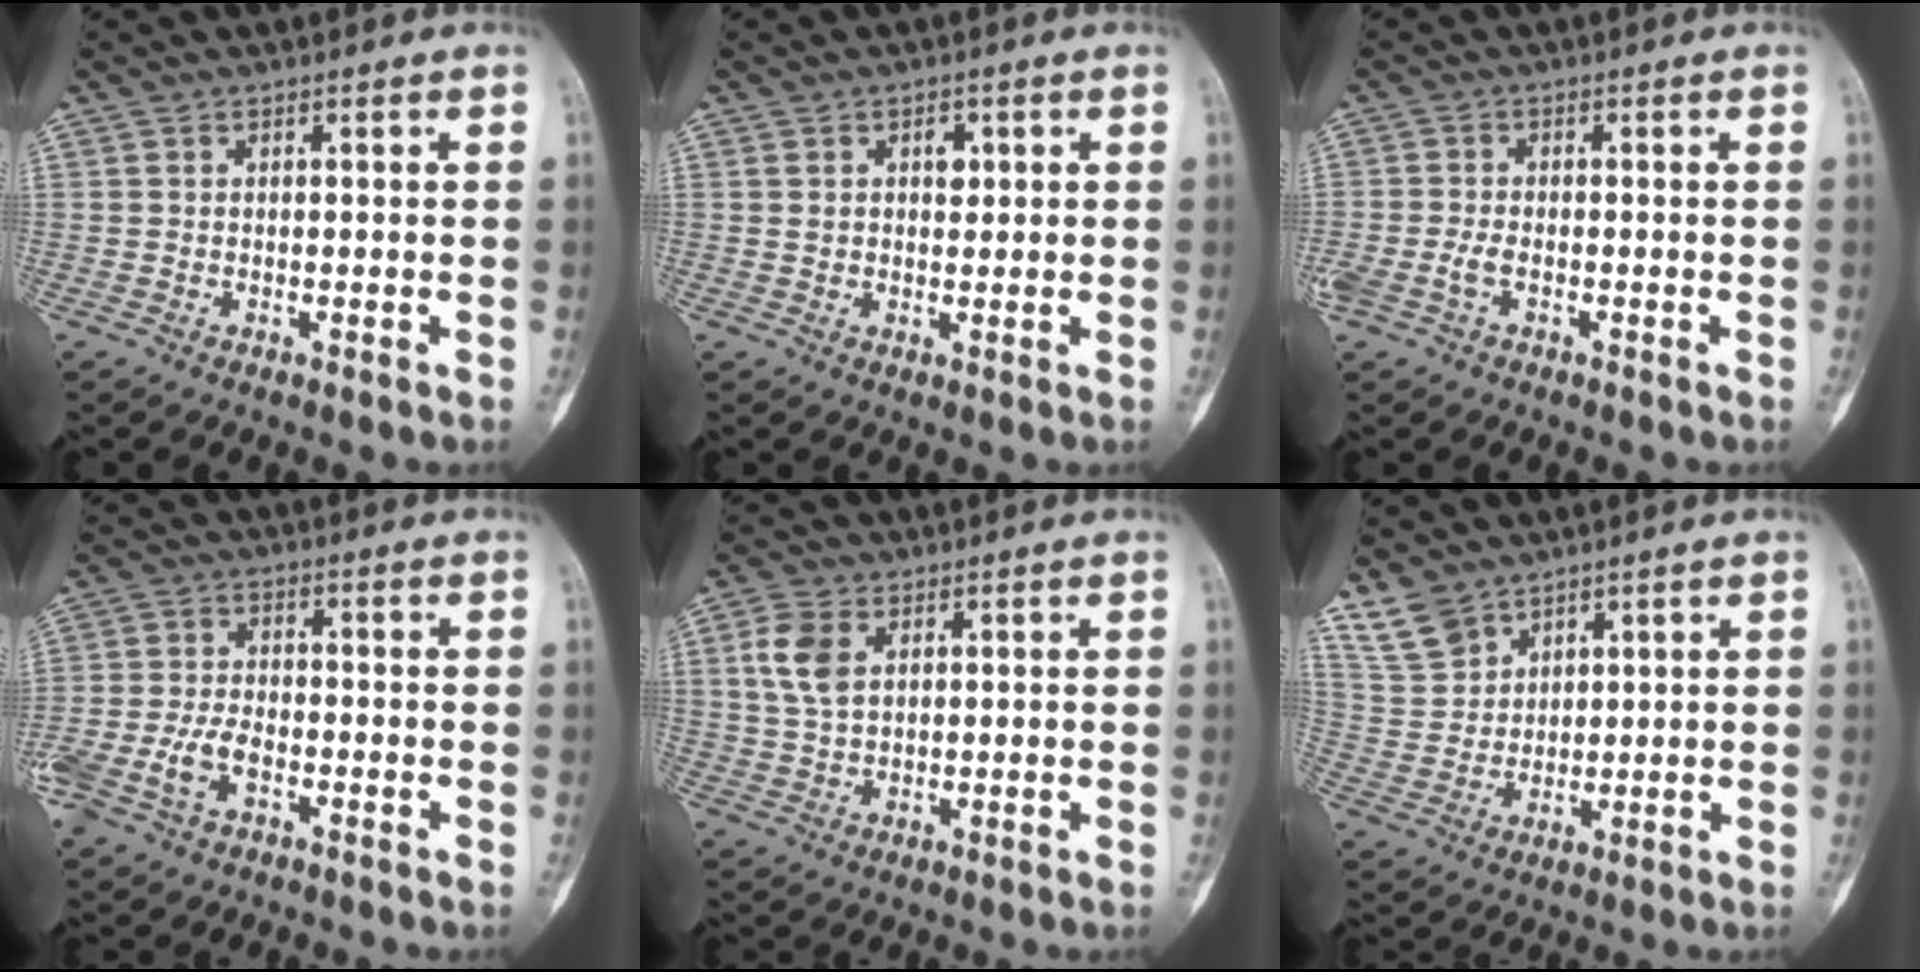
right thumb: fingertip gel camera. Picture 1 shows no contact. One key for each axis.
{"total": 3.0, "fx": 1.0, "fy": 2.1, "fz": 2.0, "tx": -0.016, "ty": -0.002, "tz": 0.015}
{"total": 3.0, "fx": -1.1, "fy": 1.7, "fz": 2.2, "tx": -0.060, "ty": 0.009, "tz": -0.020}
{"total": 6.8, "fx": -2.8, "fy": 3.8, "fz": 4.9, "tx": -0.113, "ty": 0.020, "tz": -0.052}
{"total": 6.6, "fx": 2.1, "fy": 4.1, "fz": 4.7, "tx": -0.098, "ty": 0.000, "tz": 0.045}
{"total": 6.9, "fx": 5.3, "fy": 4.1, "fz": 1.7, "tx": -0.022, "ty": -0.024, "tz": 0.118}